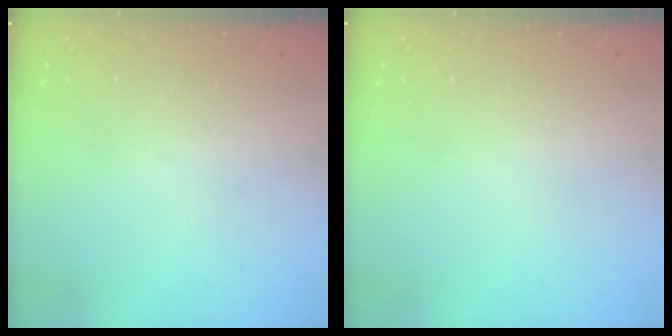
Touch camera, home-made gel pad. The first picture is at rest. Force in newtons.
{"total": 0.0}